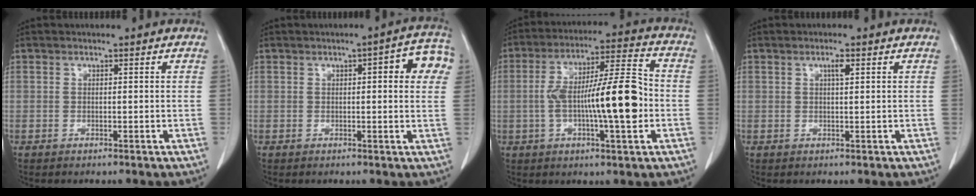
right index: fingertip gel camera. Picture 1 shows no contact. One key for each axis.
{"total": 7.0, "fx": 1.8, "fy": 1.7, "fz": 6.6, "tx": -0.070, "ty": 0.017, "tz": 0.013}
{"total": 14.7, "fx": -2.0, "fy": 2.1, "fz": 14.4, "tx": -0.248, "ty": 0.016, "tz": -0.030}
{"total": 1.4, "fx": 0.6, "fy": 0.1, "fz": 1.2, "tx": -0.022, "ty": 0.001, "tz": 0.009}